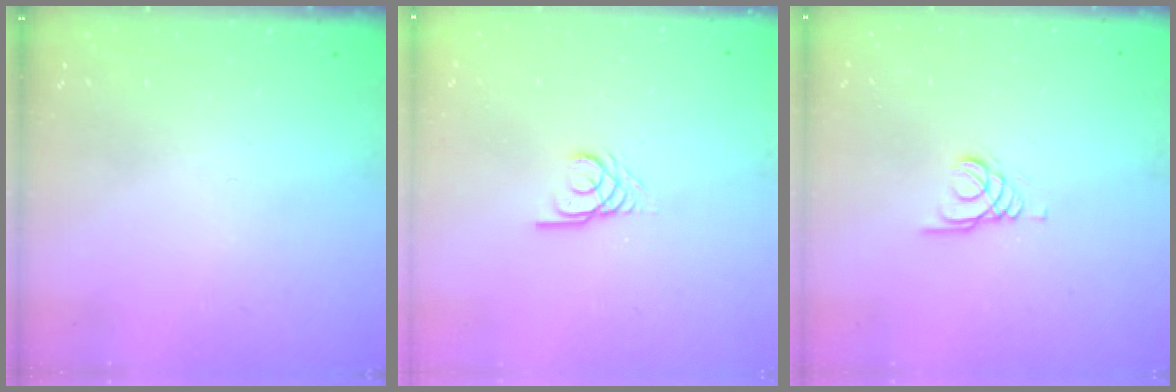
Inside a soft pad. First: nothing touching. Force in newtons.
{"total": 2.7, "press": 2.7, "slide": 0.2}
{"total": 1.5, "press": 1.5, "slide": 0.1}